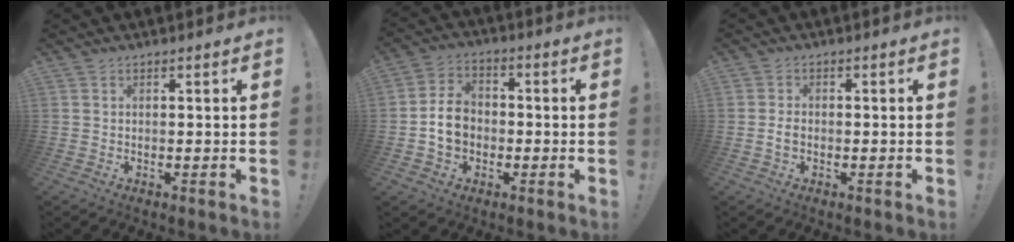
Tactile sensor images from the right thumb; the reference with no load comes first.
{"total": 9.3, "force": [-1.3, 7.6, 5.1], "torque": [-0.089, 0.018, -0.021]}
{"total": 2.1, "force": [-0.8, 1.3, 1.5], "torque": [-0.022, 0.004, -0.014]}